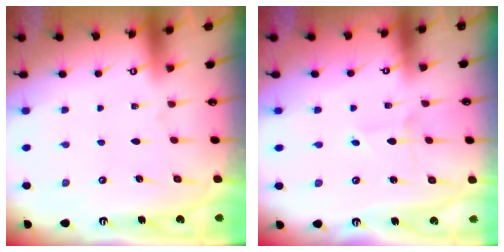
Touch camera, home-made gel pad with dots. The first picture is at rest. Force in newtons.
{"total": 2.0, "press": 2.0, "slide": 0.1}